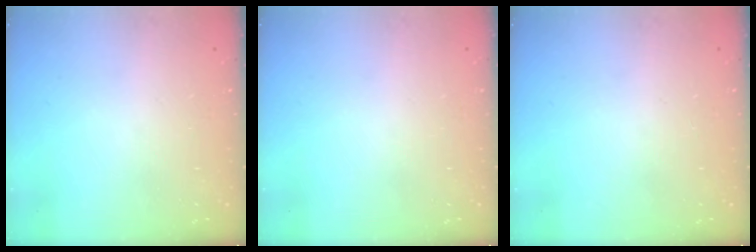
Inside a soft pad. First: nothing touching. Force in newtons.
{"total": 0.0}
{"total": 0.0}